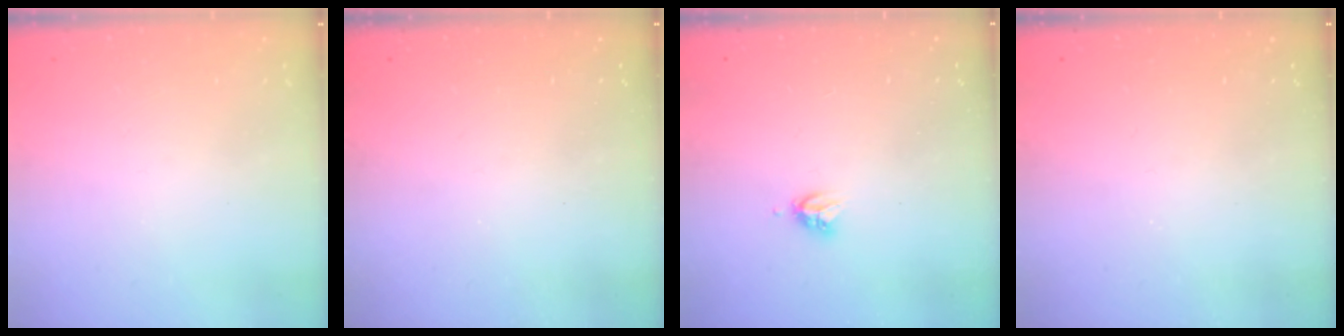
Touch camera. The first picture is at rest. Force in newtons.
{"total": 0.0}
{"total": 3.6, "press": 3.6, "slide": 0.5}
{"total": 0.0}